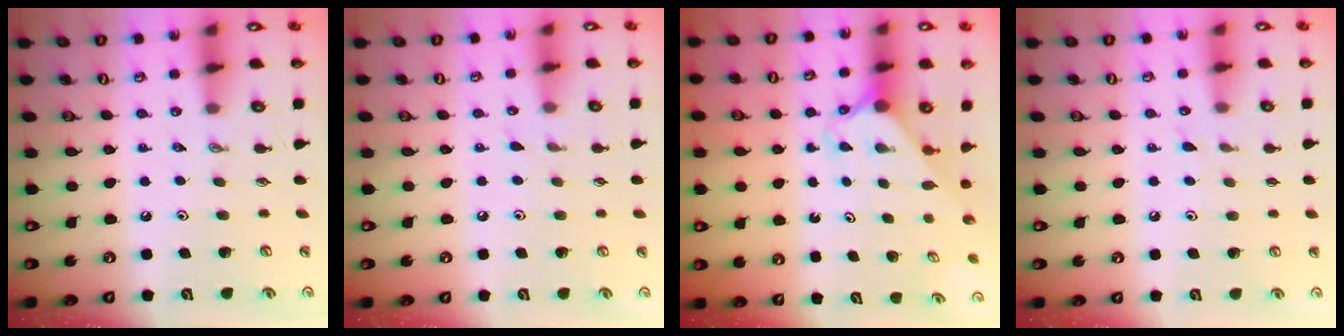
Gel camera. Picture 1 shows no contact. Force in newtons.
{"total": 3.5, "press": 3.5, "slide": 0.4}
{"total": 2.2, "press": 2.2, "slide": 0.2}
{"total": 7.4, "press": 7.4, "slide": 0.5}